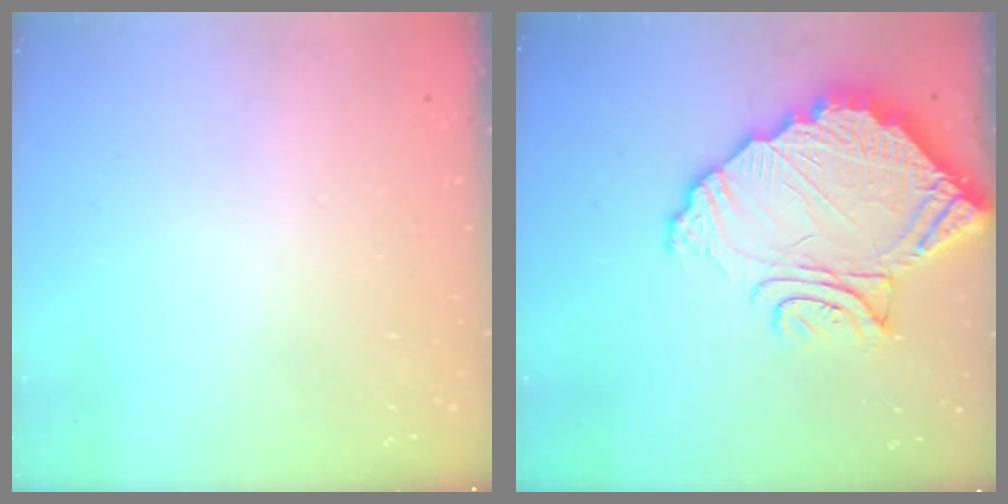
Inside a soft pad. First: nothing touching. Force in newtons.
{"total": 16.1, "press": 16.1, "slide": 1.5}